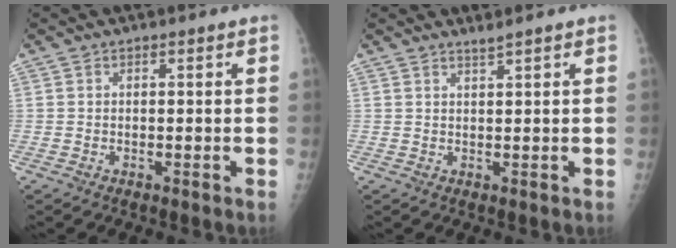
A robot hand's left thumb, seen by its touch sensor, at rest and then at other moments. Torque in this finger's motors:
{"motor_torque": [0.19, 0.03, 0.06, -0.11, 0.00]}